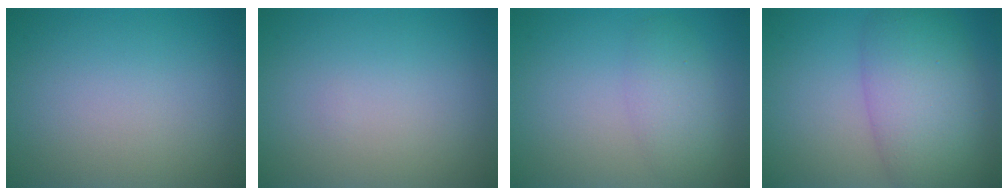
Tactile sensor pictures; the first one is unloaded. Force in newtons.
{"total": 0.0}
{"total": 2.8, "press": 2.8, "slide": 0.1}
{"total": 8.3, "press": 8.3, "slide": 0.3}